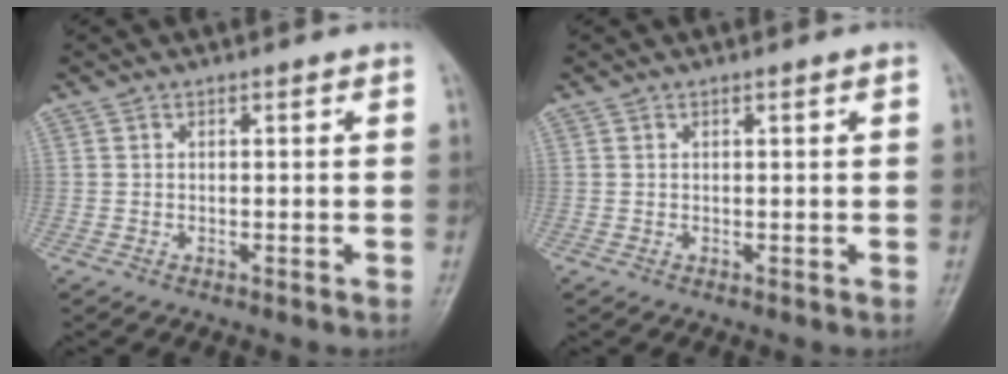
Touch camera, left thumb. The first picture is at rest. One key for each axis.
{"total": 0.6, "fx": 0.3, "fy": -0.1, "fz": 0.5, "tx": -0.010, "ty": 0.001, "tz": 0.005}